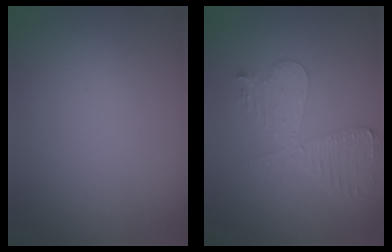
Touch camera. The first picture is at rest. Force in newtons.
{"total": 4.4, "press": 3.8, "slide": 2.2}